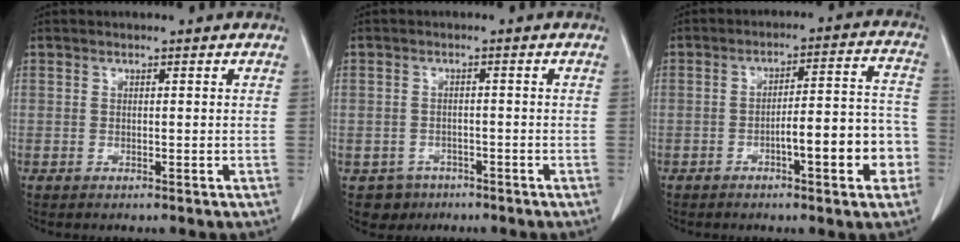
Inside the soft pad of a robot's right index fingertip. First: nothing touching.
{"total": 3.8, "force": [-2.1, 3.2, -0.2], "torque": [0.006, 0.012, -0.030]}
{"total": 10.6, "force": [-3.6, 2.1, 9.7], "torque": [-0.127, 0.029, -0.046]}